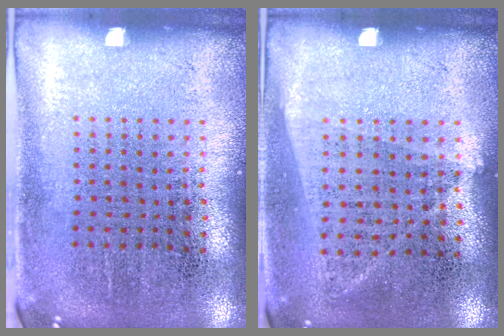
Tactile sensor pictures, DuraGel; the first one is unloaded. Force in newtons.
{"total": 1.0, "press": 0.9, "slide": 0.5}